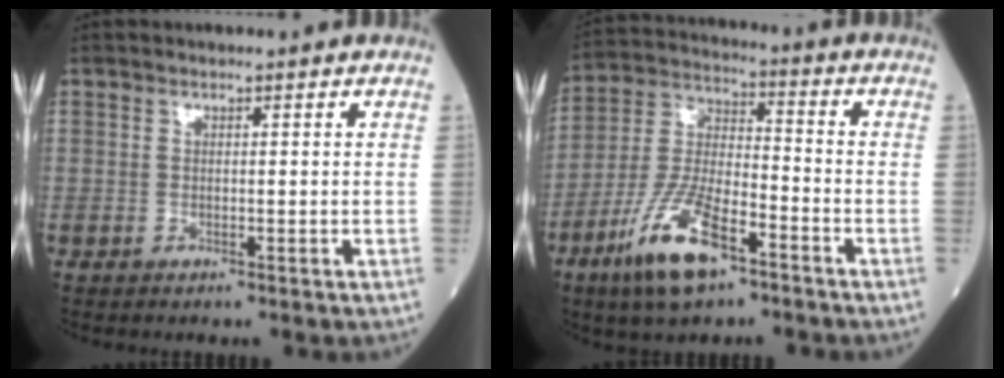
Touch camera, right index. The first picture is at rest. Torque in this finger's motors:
{"motor_torque": [1.10, -1.04, 0.55, 0.17]}